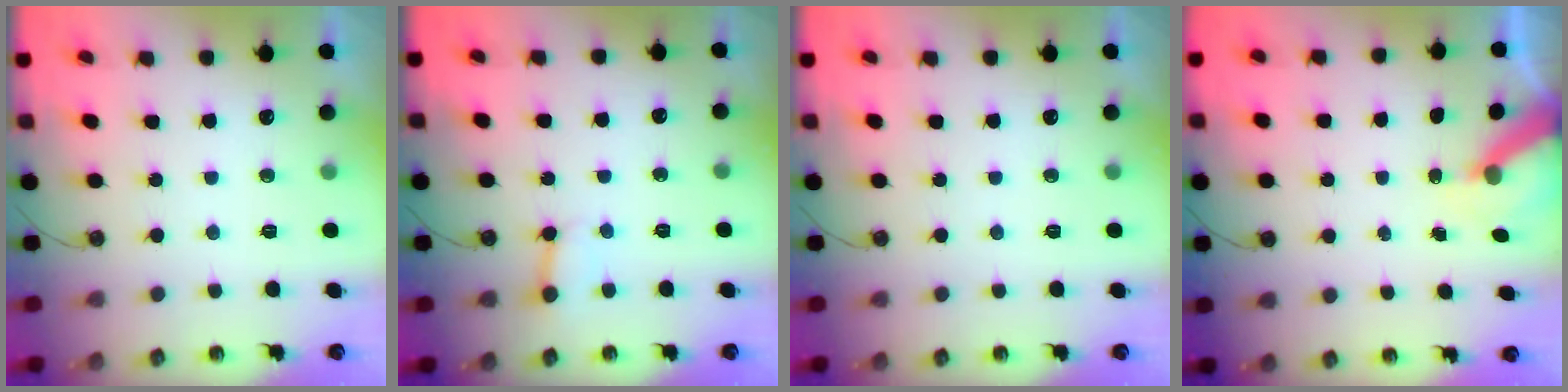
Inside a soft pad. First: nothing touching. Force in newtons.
{"total": 2.5, "press": 2.5, "slide": 0.2}
{"total": 0.0}
{"total": 5.7, "press": 5.7, "slide": 0.7}